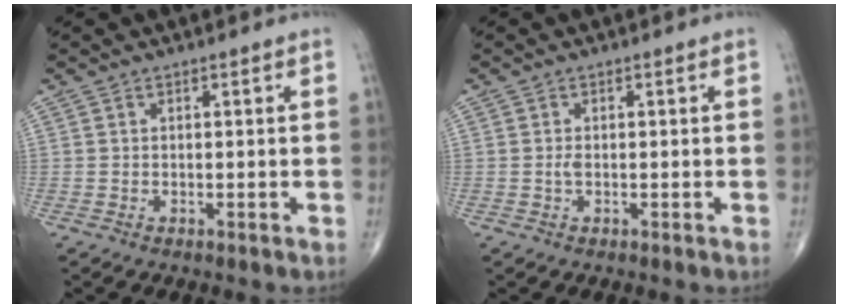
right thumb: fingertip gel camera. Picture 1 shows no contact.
{"total": 0.9, "force": [-0.2, 0.4, 0.8], "torque": [-0.017, -0.001, -0.004]}